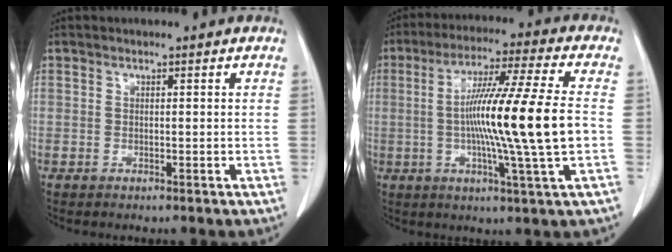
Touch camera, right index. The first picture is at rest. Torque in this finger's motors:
{"motor_torque": [2.14, 0.00, 1.05, 0.21]}